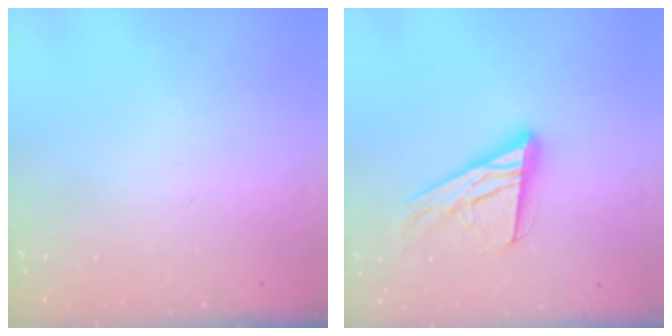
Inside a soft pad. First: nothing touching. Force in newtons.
{"total": 16.7, "press": 16.6, "slide": 1.6}